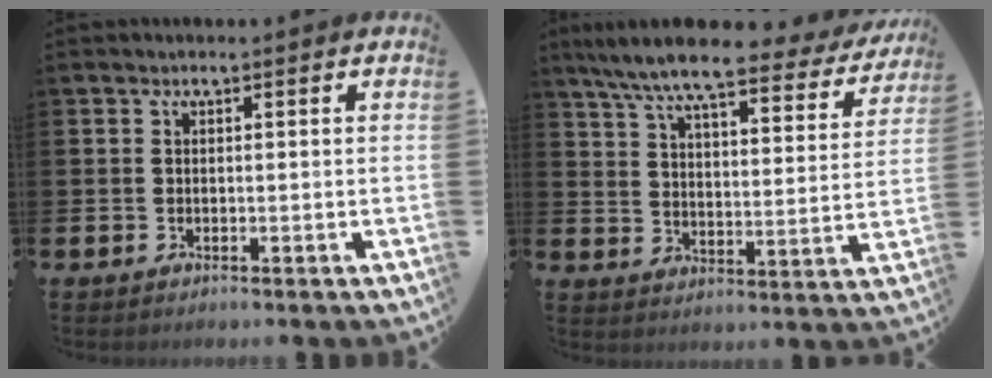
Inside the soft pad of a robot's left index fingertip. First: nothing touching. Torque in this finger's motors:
{"motor_torque": [1.15, -0.99, 0.23, 0.21]}